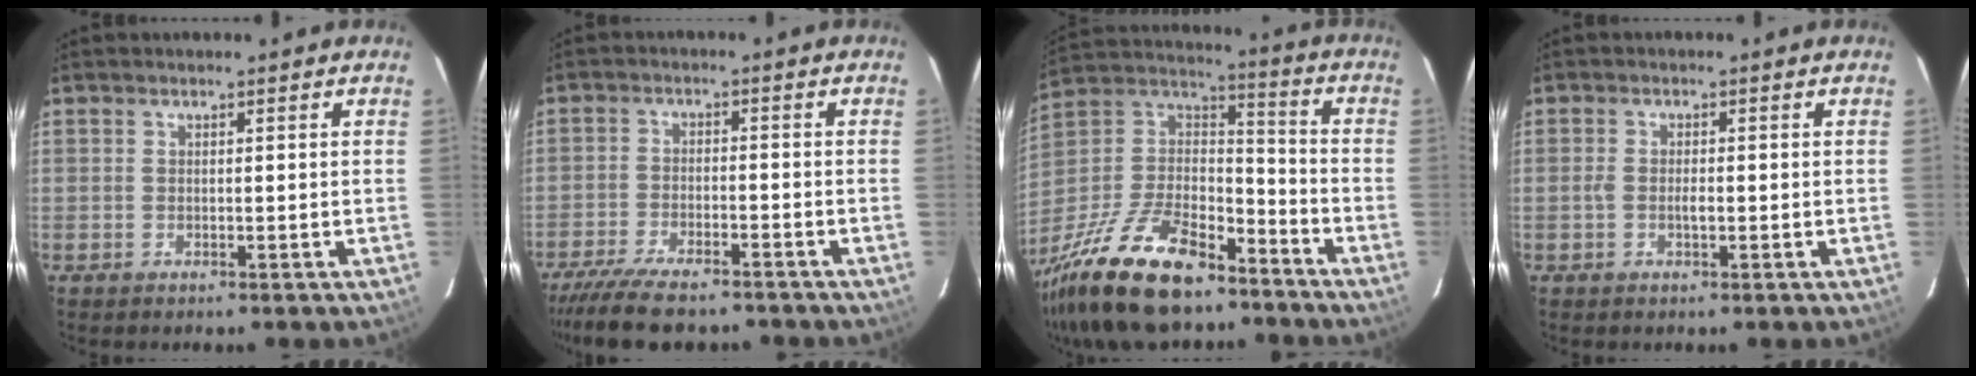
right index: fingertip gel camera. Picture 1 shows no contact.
{"total": 13.0, "force": [-10.9, 3.4, 6.1], "torque": [-0.135, -0.029, -0.177]}
{"total": 27.7, "force": [-19.4, 11.7, 16.0], "torque": [-0.338, -0.006, -0.320]}
{"total": 2.0, "force": [-0.5, 0.8, 1.7], "torque": [-0.036, 0.001, -0.010]}